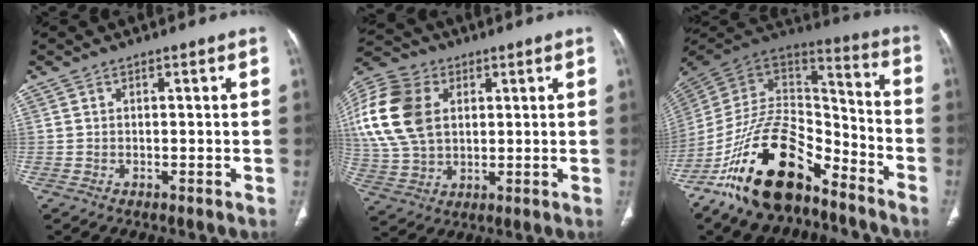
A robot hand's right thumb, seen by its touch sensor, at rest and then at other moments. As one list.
[{"total": 20.6, "force": [4.9, 14.5, 13.8], "torque": [-0.308, 0.008, 0.093]}, {"total": 23.2, "force": [-14.8, 11.1, 14.0], "torque": [-0.236, 0.083, -0.263]}]